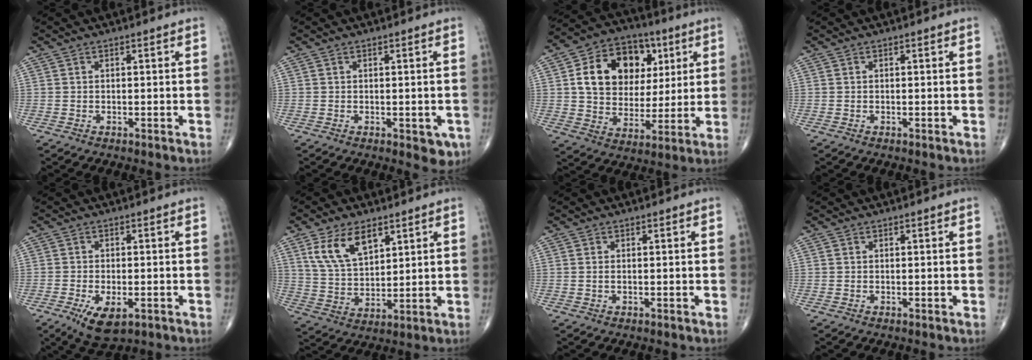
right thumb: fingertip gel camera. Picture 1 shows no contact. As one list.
[{"total": 3.4, "force": [-1.0, 1.8, 2.7], "torque": [-0.009, -0.002, -0.007]}, {"total": 18.0, "force": [5.0, 13.5, 10.8], "torque": [-0.149, 0.000, 0.086]}, {"total": 0.0}, {"total": 7.1, "force": [-3.1, 3.3, 5.5], "torque": [-0.094, -0.004, -0.045]}, {"total": 10.5, "force": [5.6, 5.5, 7.0], "torque": [-0.115, -0.025, 0.116]}, {"total": 0.6, "force": [0.1, 0.1, 0.6], "torque": [-0.019, 0.000, 0.005]}, {"total": 0.0}]